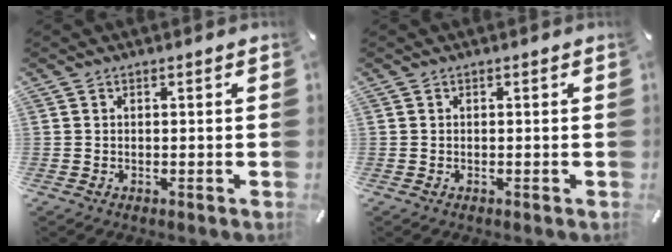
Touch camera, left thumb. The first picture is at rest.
{"total": 0.0}